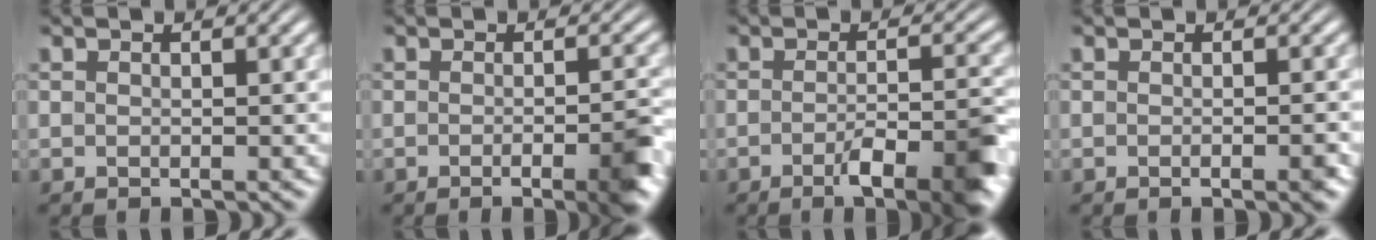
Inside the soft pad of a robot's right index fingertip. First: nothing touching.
{"total": 3.7, "force": [-1.7, 0.5, 3.2], "torque": [-0.039, 0.000, -0.033]}
{"total": 6.4, "force": [-3.0, 1.3, 5.5], "torque": [-0.072, -0.009, -0.051]}
{"total": 1.1, "force": [-0.7, 0.1, 0.7], "torque": [-0.010, 0.006, -0.016]}